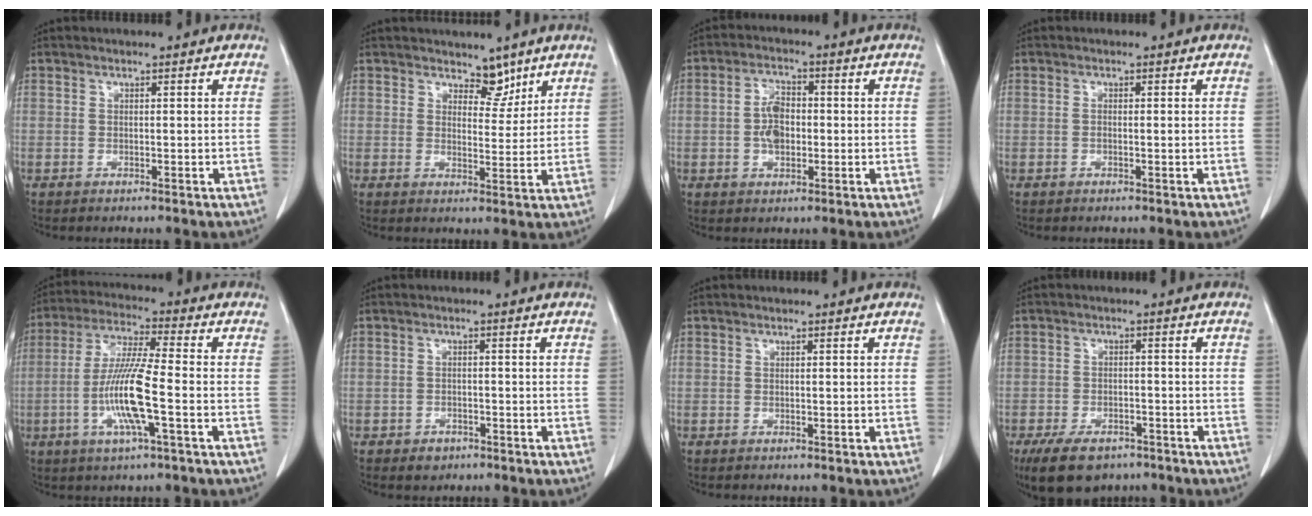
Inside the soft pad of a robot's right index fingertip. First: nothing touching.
{"total": 3.9, "force": [3.1, 1.9, 1.3], "torque": [-0.007, -0.006, 0.050]}
{"total": 5.4, "force": [-0.5, 3.1, 4.4], "torque": [-0.089, 0.009, -0.010]}
{"total": 0.8, "force": [-0.1, 0.1, 0.8], "torque": [-0.015, 0.000, 0.000]}
{"total": 11.6, "force": [-2.9, 0.5, 11.2], "torque": [-0.225, -0.008, -0.062]}
{"total": 2.1, "force": [-1.3, 1.6, 0.6], "torque": [-0.005, 0.006, -0.009]}
{"total": 0.0}
{"total": 8.7, "force": [-6.3, 4.4, 4.1], "torque": [-0.071, -0.003, -0.098]}